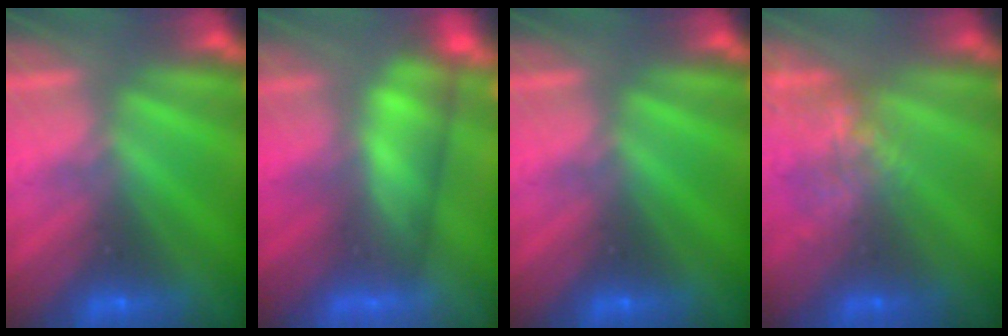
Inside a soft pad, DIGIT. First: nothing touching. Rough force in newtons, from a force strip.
{"total": 4.6}
{"total": 0.0}
{"total": 5.0}